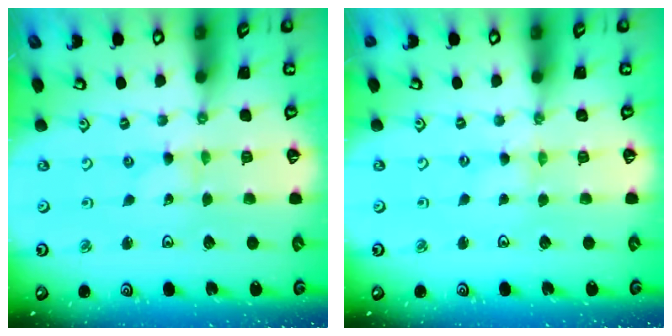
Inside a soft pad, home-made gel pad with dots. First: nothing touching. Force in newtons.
{"total": 0.0}